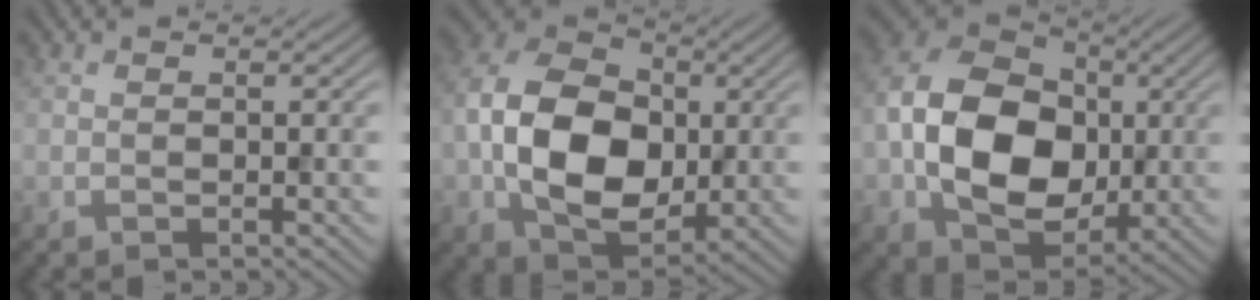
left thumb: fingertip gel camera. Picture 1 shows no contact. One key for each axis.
{"total": 13.6, "fx": -0.8, "fy": 9.6, "fz": 9.6, "tx": -0.213, "ty": 0.007, "tz": -0.018}
{"total": 15.0, "fx": -1.0, "fy": 11.0, "fz": 10.2, "tx": -0.223, "ty": 0.000, "tz": -0.016}